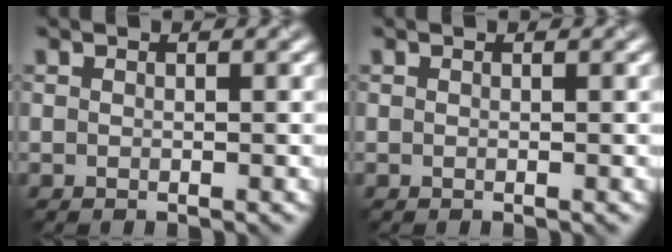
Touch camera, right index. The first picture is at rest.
{"total": 0.0}